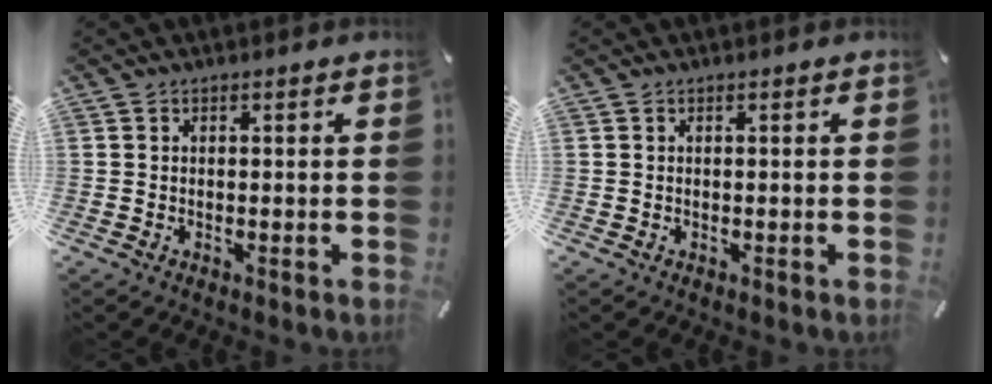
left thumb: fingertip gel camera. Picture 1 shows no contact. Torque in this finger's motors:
{"motor_torque": [0.00, 0.00, 0.00, 0.00, 0.00]}